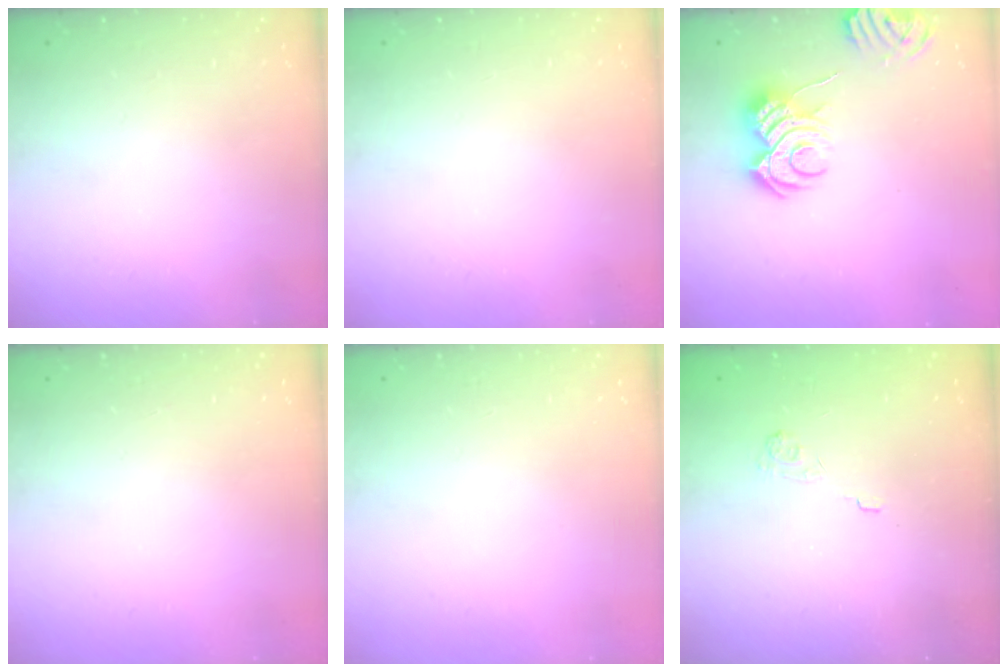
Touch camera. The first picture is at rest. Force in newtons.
{"total": 0.0}
{"total": 9.0, "press": 9.0, "slide": 1.0}
{"total": 0.0}
{"total": 0.0}
{"total": 2.1, "press": 1.5, "slide": 1.4}